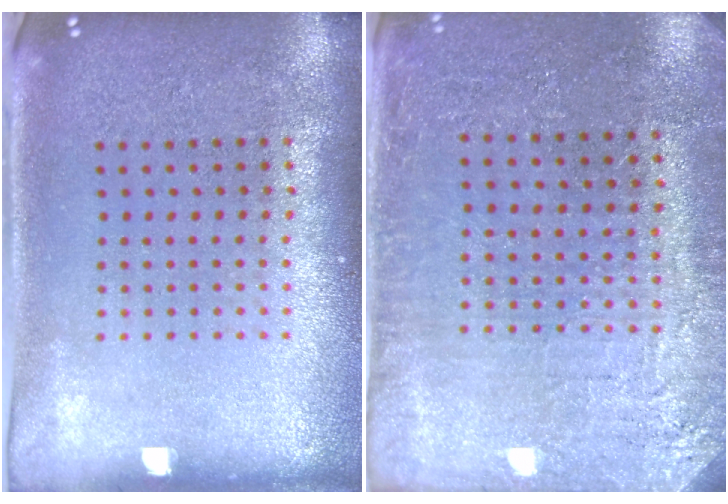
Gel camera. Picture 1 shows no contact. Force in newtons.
{"total": 2.9, "press": 2.9, "slide": 0.4}